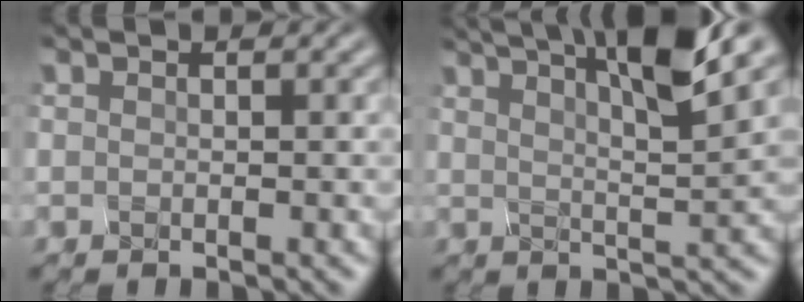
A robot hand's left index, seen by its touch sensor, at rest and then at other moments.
{"total": 7.6, "force": [4.6, 0.8, 6.0], "torque": [-0.079, 0.021, 0.085]}